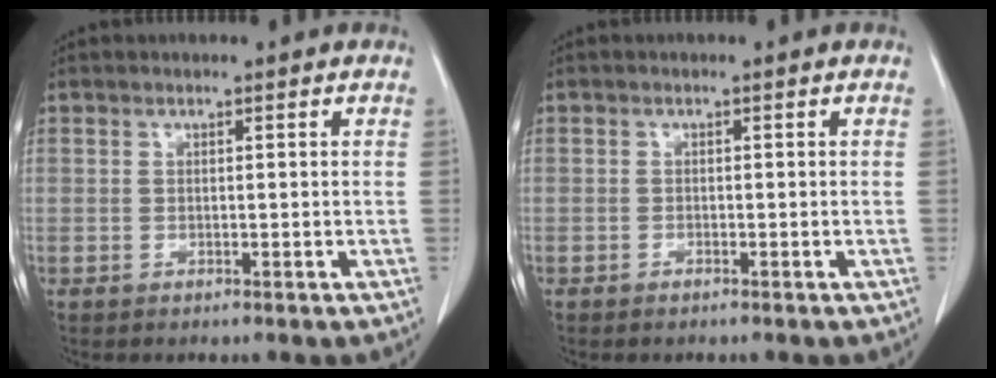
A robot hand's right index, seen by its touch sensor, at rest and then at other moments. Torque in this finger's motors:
{"motor_torque": [0.13, -0.24, 0.06, 0.00]}